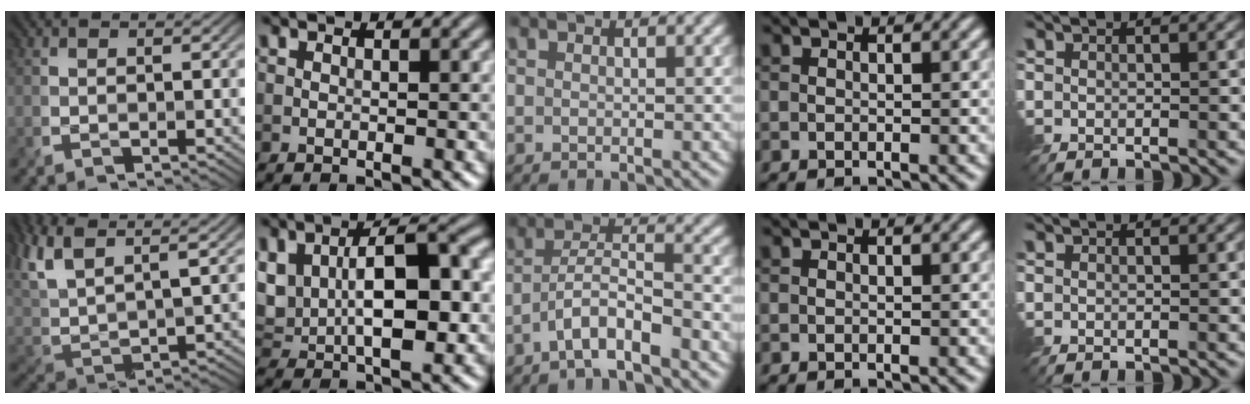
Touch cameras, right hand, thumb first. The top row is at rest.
{"thumb": {"total": 13.3, "force": [9.1, 4.9, 8.4], "torque": [-0.221, 0.032, 0.161]}, "index": {"total": 10.4, "force": [0.9, 5.9, 8.5], "torque": [-0.153, 0.003, 0.016]}, "middle": {"total": 4.6, "force": [-2.9, 1.0, 3.4], "torque": [-0.061, 0.011, -0.059]}}